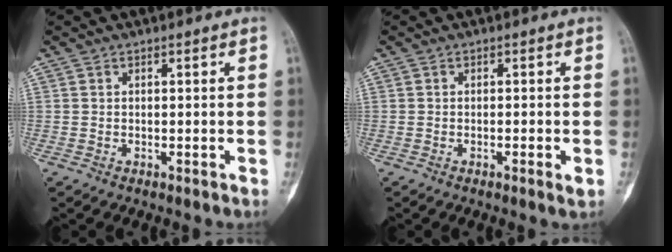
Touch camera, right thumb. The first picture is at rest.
{"total": 1.7, "force": [-0.6, 0.2, 1.6], "torque": [-0.029, -0.004, -0.010]}